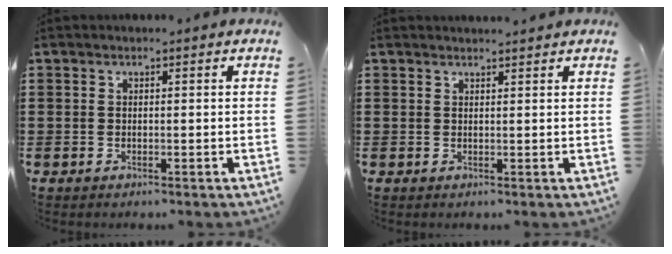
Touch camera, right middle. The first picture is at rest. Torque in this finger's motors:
{"motor_torque": [-0.12, 0.07, -0.07, -0.02]}